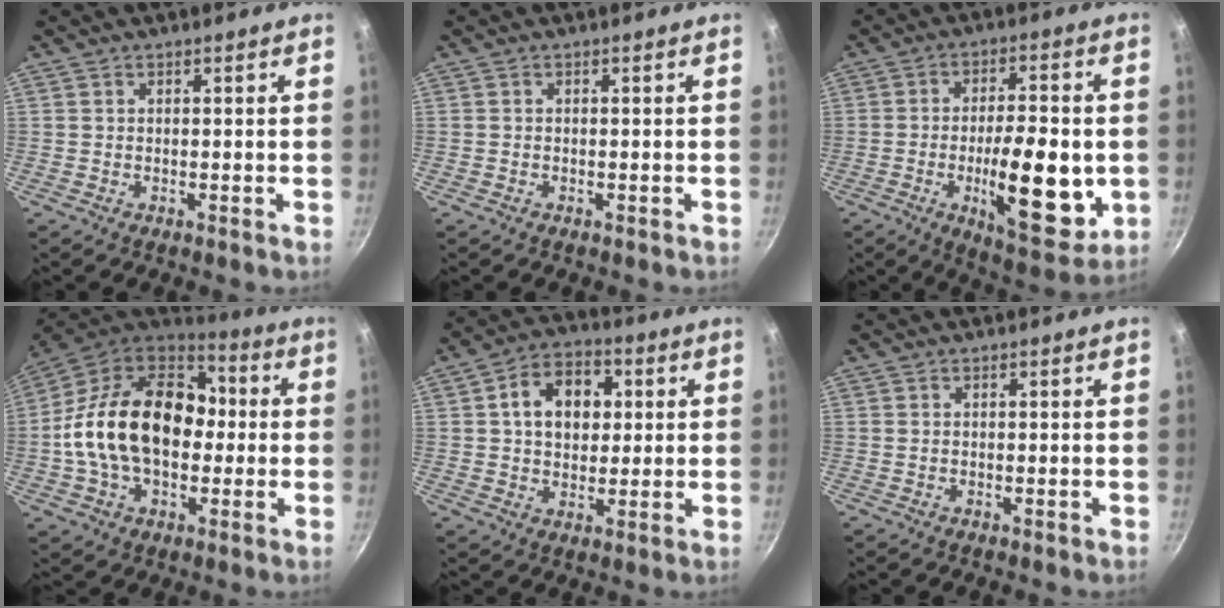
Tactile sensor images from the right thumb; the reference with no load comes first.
{"total": 0.0}
{"total": 17.9, "force": [-3.3, 6.8, 16.3], "torque": [-0.226, -0.003, -0.046]}
{"total": 24.0, "force": [-0.5, 16.4, 17.5], "torque": [-0.277, 0.048, -0.017]}
{"total": 11.5, "force": [2.3, 8.5, 7.5], "torque": [-0.083, 0.013, 0.026]}
{"total": 0.0}